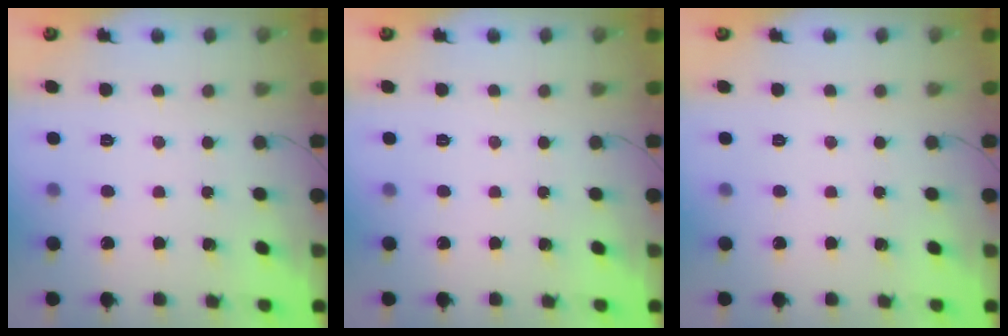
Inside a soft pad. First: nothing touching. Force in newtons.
{"total": 0.0}
{"total": 0.0}